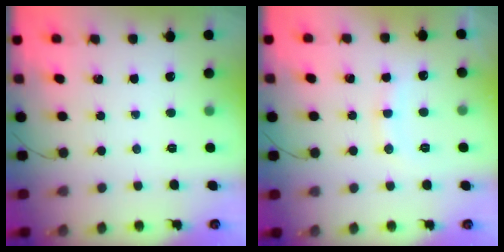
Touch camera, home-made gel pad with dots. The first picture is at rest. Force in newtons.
{"total": 9.9, "press": 9.9, "slide": 1.2}